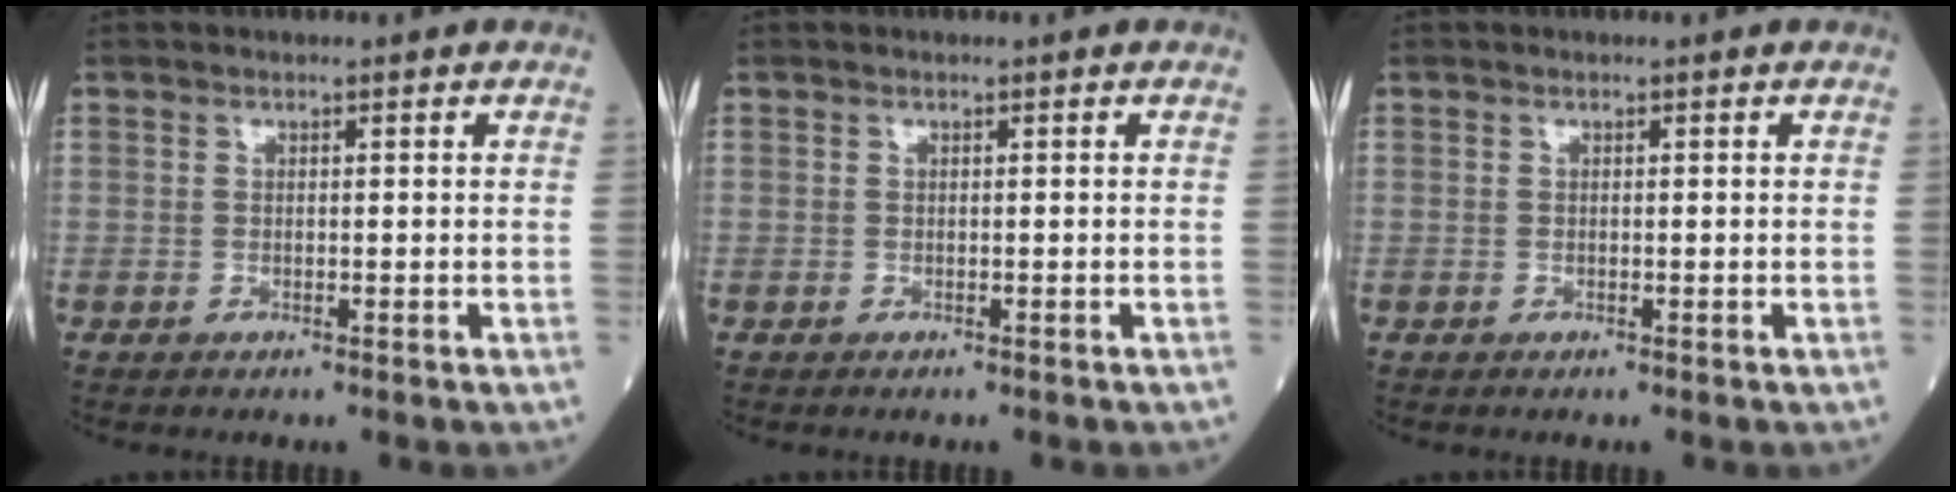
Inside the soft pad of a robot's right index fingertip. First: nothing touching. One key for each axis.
{"total": 0.5, "fx": -0.5, "fy": 0.1, "fz": 0.1, "tx": 0.000, "ty": 0.000, "tz": -0.009}
{"total": 0.0}